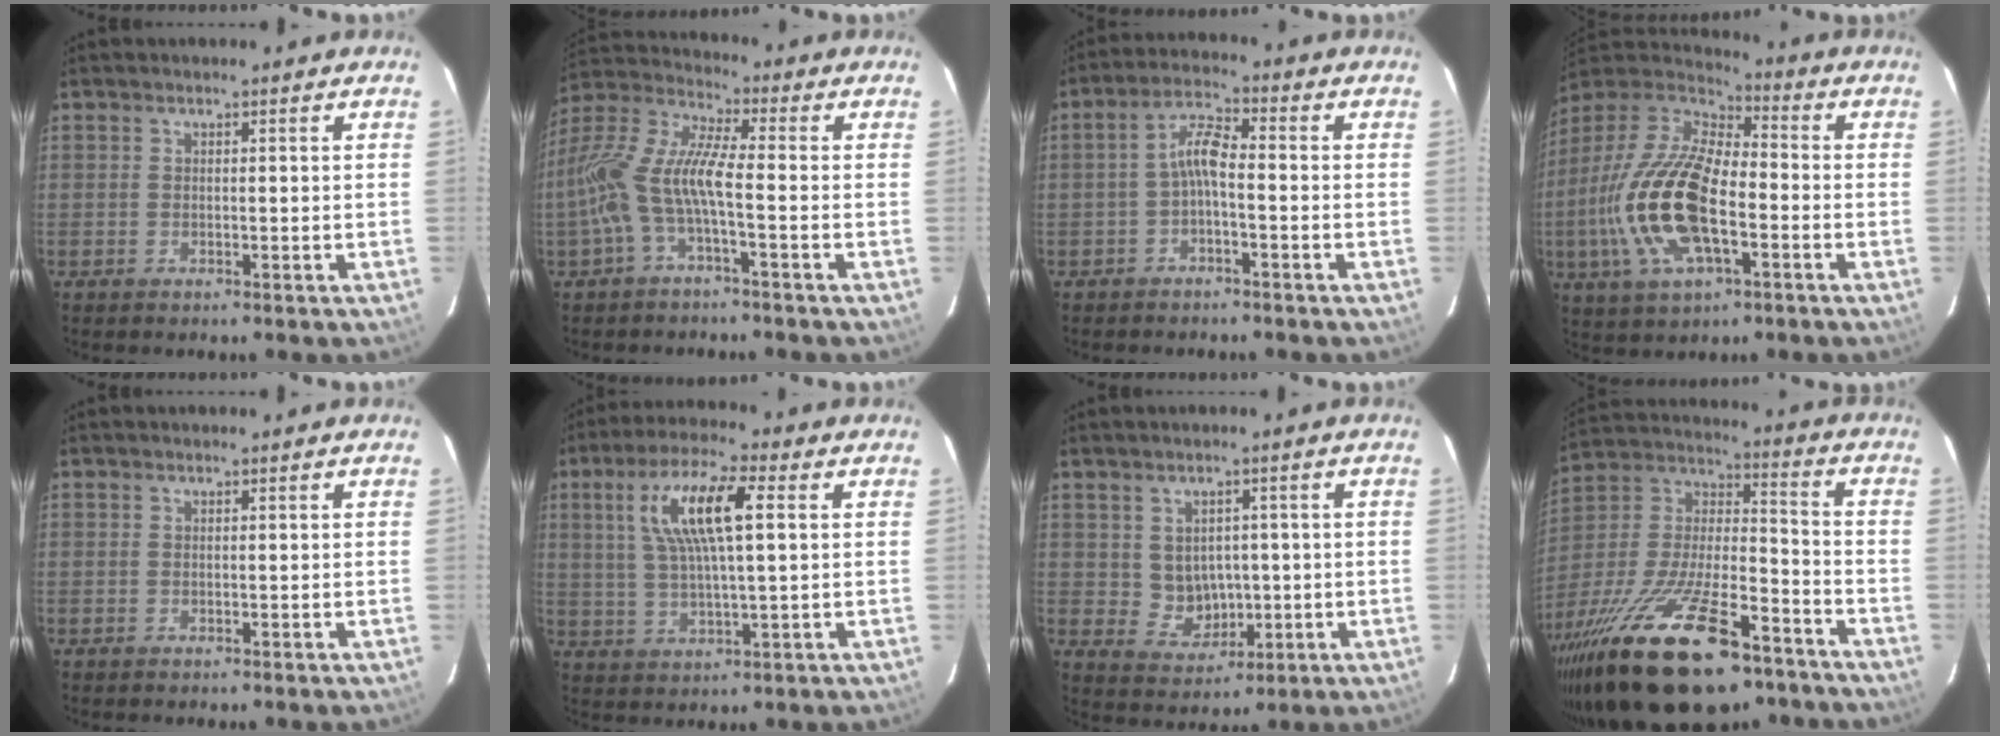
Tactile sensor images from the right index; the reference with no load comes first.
{"total": 11.9, "force": [-3.0, 2.3, 11.3], "torque": [-0.236, 0.006, -0.060]}
{"total": 4.6, "force": [-1.6, 1.2, 4.1], "torque": [-0.089, 0.016, -0.032]}
{"total": 20.9, "force": [-5.0, 9.1, 18.2], "torque": [-0.387, -0.013, -0.096]}
{"total": 0.0}
{"total": 12.0, "force": [3.2, 2.8, 11.3], "torque": [-0.216, 0.015, 0.062]}
{"total": 5.9, "force": [0.1, 5.4, 2.4], "torque": [-0.049, 0.007, 0.020]}
{"total": 30.8, "force": [-19.9, 11.2, 20.7], "torque": [-0.405, -0.034, -0.318]}